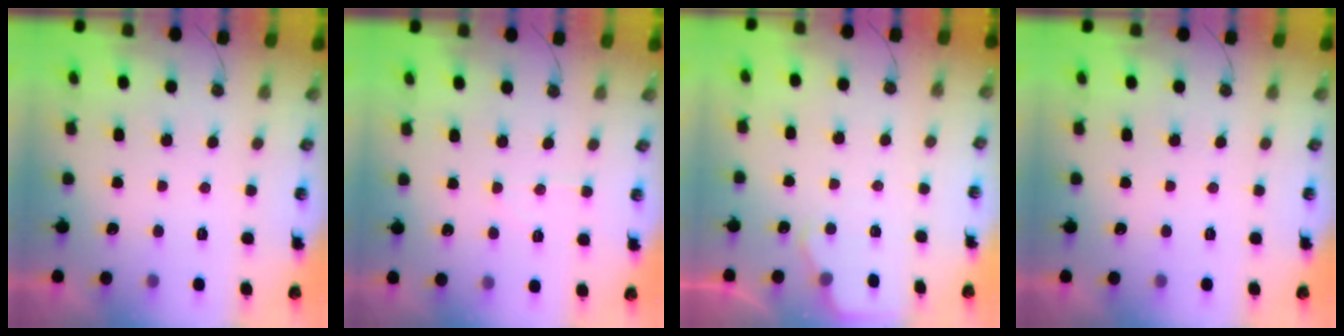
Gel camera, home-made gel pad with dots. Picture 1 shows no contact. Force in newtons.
{"total": 4.4, "press": 4.3, "slide": 0.5}
{"total": 3.0, "press": 2.9, "slide": 0.4}
{"total": 0.0}